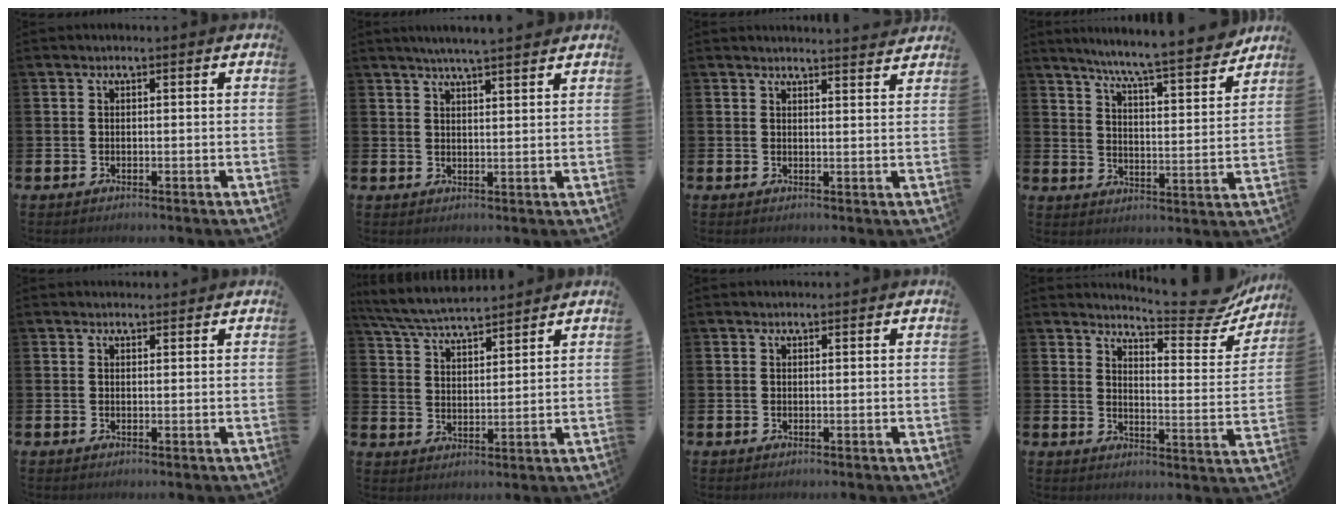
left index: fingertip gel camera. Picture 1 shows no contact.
{"total": 4.3, "force": [4.1, -0.3, 1.2], "torque": [-0.027, -0.014, 0.073]}
{"total": 2.7, "force": [2.7, -0.3, -0.1], "torque": [0.011, -0.024, 0.046]}
{"total": 7.9, "force": [7.3, -0.2, 3.0], "torque": [-0.076, -0.058, 0.121]}
{"total": 1.1, "force": [1.1, 0.3, 0.1], "torque": [0.006, 0.000, 0.018]}
{"total": 6.0, "force": [5.8, 0.7, 1.3], "torque": [-0.051, -0.028, 0.105]}
{"total": 0.6, "force": [0.6, 0.0, 0.0], "torque": [0.008, -0.004, 0.009]}
{"total": 7.9, "force": [7.5, 0.8, 2.4], "torque": [-0.036, -0.066, 0.125]}